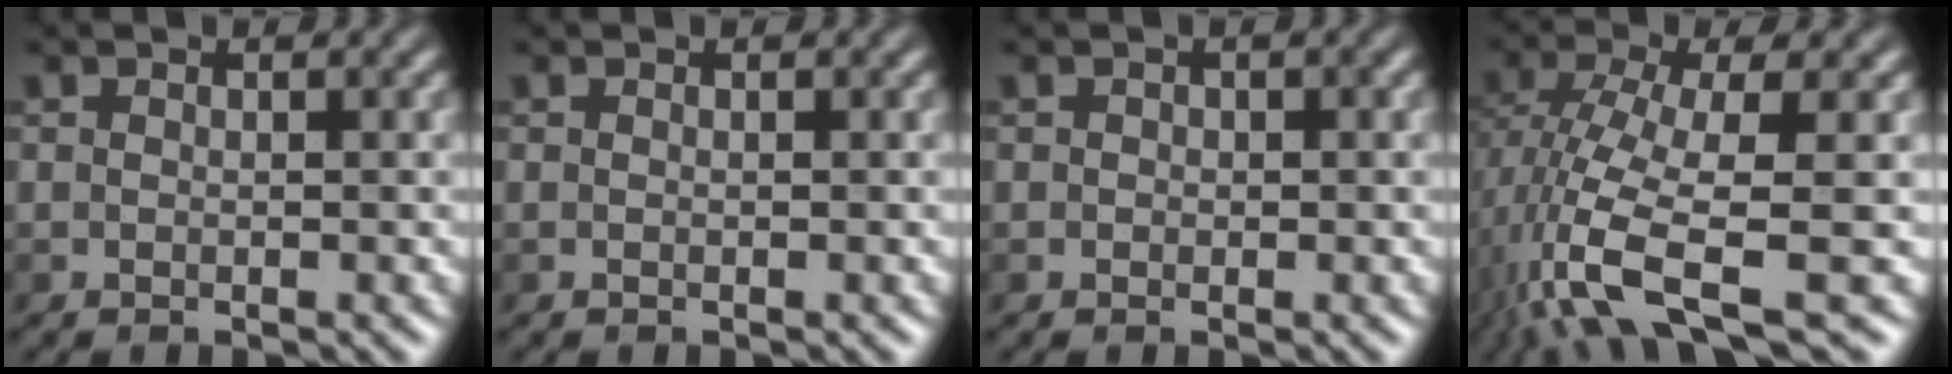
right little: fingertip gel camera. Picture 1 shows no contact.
{"total": 0.0}
{"total": 1.3, "force": [0.4, 1.0, 0.5], "torque": [0.010, 0.010, -0.002]}
{"total": 8.4, "force": [-3.4, 2.5, 7.3], "torque": [-0.152, 0.000, -0.065]}